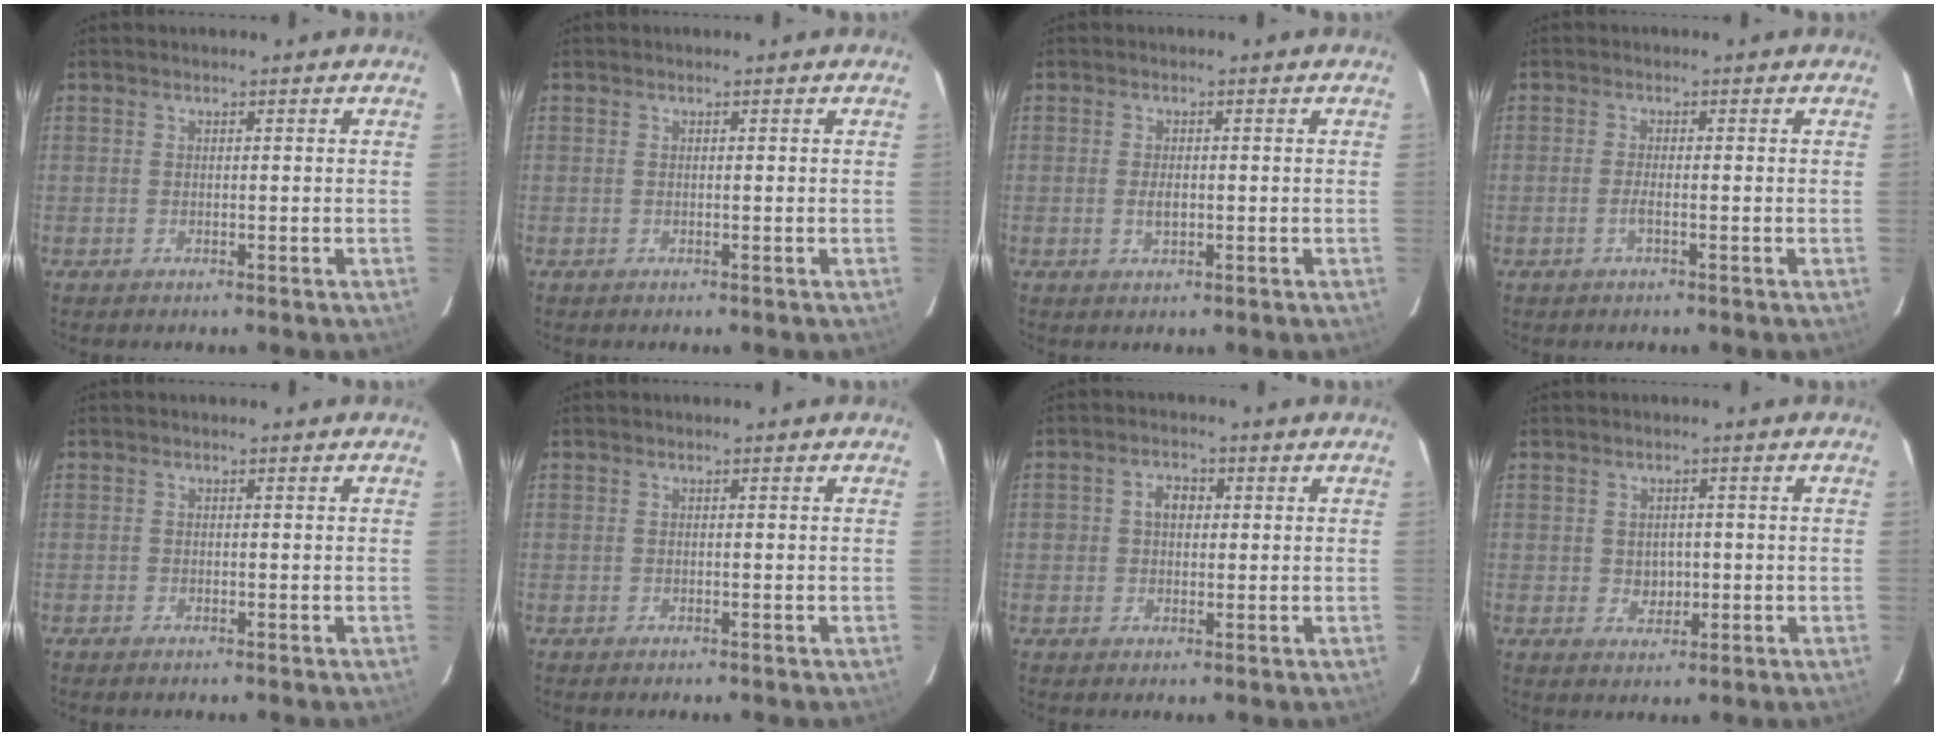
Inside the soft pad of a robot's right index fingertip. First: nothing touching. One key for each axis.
{"total": 0.0}
{"total": 2.1, "fx": -0.3, "fy": 1.1, "fz": 1.8, "tx": -0.032, "ty": -0.001, "tz": -0.004}
{"total": 1.6, "fx": -0.8, "fy": 0.0, "fz": 1.4, "tx": -0.029, "ty": 0.000, "tz": -0.015}
{"total": 0.6, "fx": -0.5, "fy": 0.2, "fz": 0.1, "tx": -0.003, "ty": 0.000, "tz": -0.011}
{"total": 0.0}
{"total": 3.4, "fx": 0.3, "fy": 2.8, "fz": 1.9, "tx": -0.030, "ty": 0.011, "tz": 0.006}
{"total": 3.2, "fx": -0.2, "fy": 2.8, "fz": 1.5, "tx": -0.024, "ty": 0.005, "tz": 0.004}